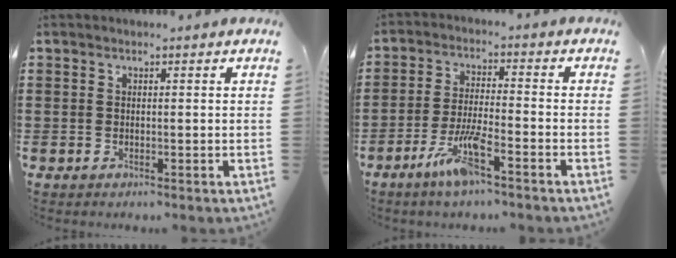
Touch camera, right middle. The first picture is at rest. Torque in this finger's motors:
{"motor_torque": [1.80, -0.34, 0.61, 0.16]}